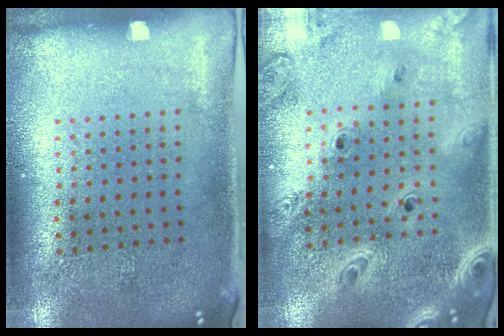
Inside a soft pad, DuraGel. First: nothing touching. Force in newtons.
{"total": 2.9, "press": 2.5, "slide": 1.6}